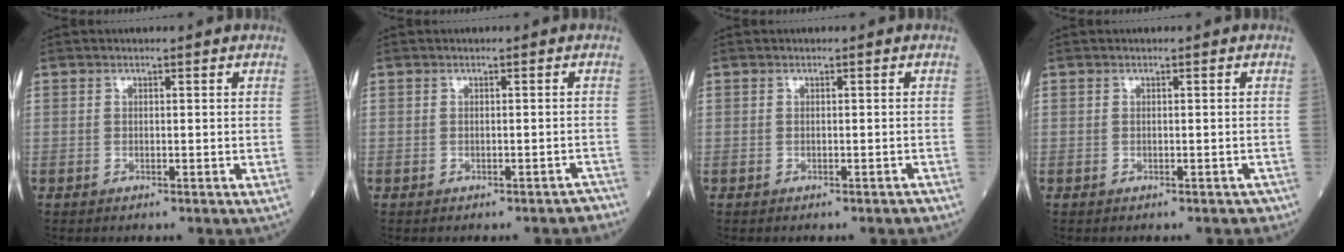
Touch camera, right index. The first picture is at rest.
{"total": 2.4, "force": [-2.1, 0.8, 0.8], "torque": [-0.002, -0.001, -0.023]}
{"total": 1.0, "force": [-0.9, 0.3, 0.5], "torque": [-0.008, -0.002, -0.009]}
{"total": 1.4, "force": [-1.1, 0.7, 0.6], "torque": [-0.005, 0.001, -0.011]}